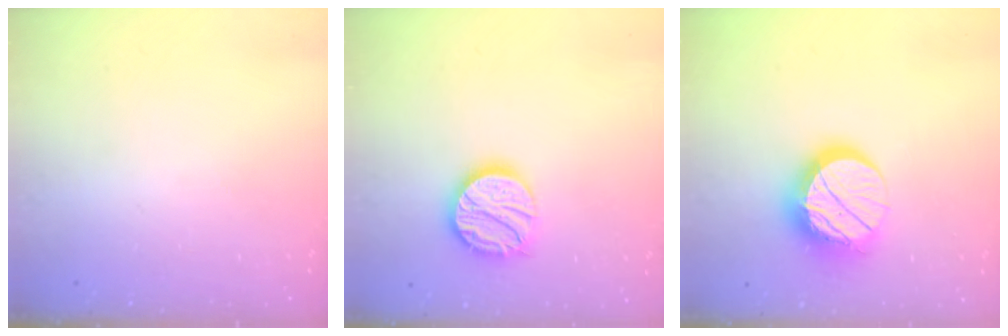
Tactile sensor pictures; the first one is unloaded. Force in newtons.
{"total": 15.0, "press": 15.0, "slide": 1.2}
{"total": 14.1, "press": 14.0, "slide": 1.3}